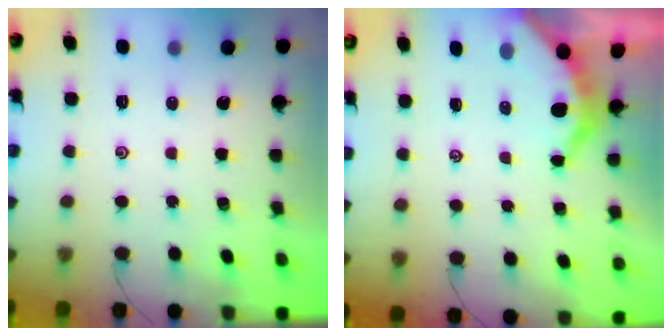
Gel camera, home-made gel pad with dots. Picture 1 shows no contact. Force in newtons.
{"total": 4.0, "press": 3.9, "slide": 0.5}